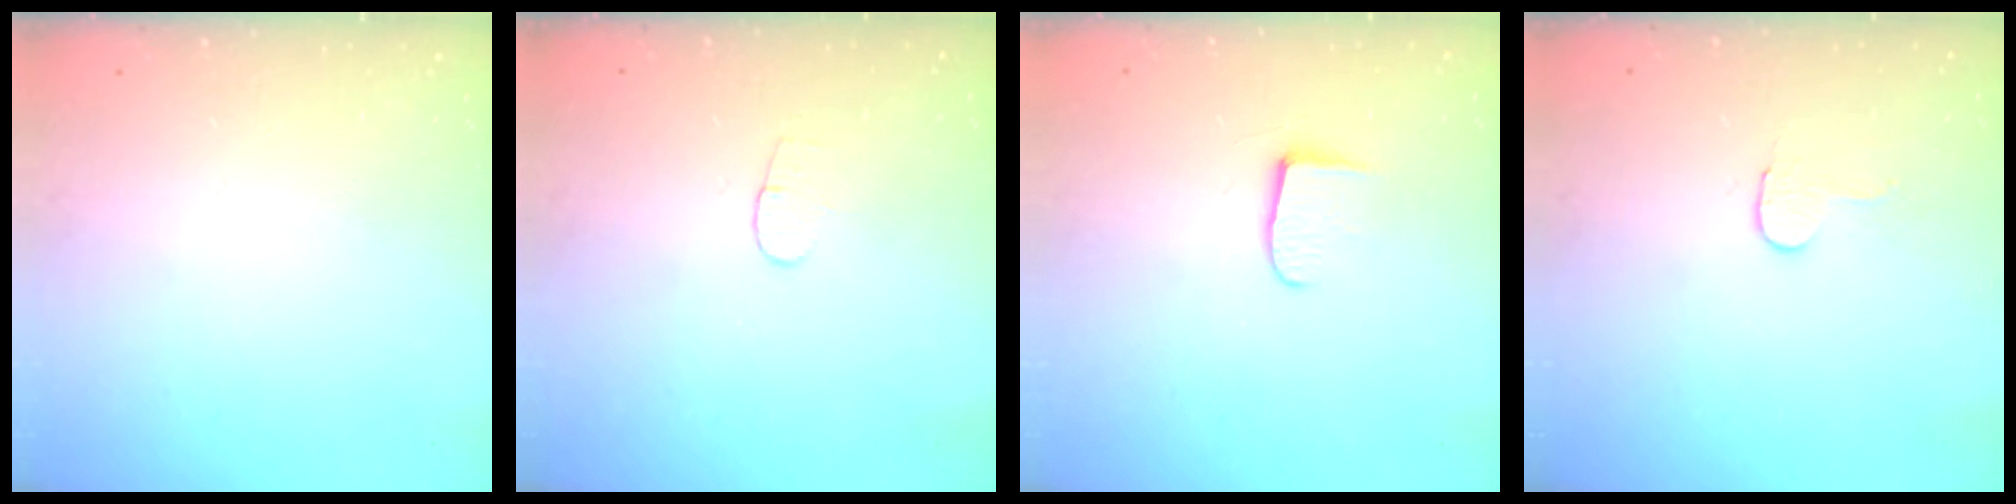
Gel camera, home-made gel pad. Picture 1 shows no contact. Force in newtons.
{"total": 3.6, "press": 3.6, "slide": 0.4}
{"total": 7.4, "press": 7.4, "slide": 0.6}
{"total": 2.7, "press": 2.7, "slide": 0.2}